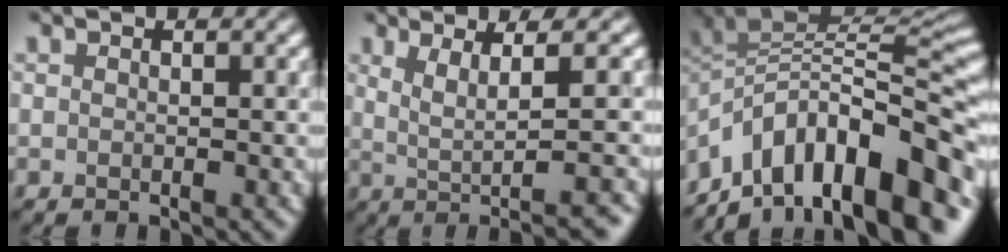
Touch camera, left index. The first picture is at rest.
{"total": 5.0, "force": [0.4, 0.7, 4.9], "torque": [-0.080, 0.006, 0.028]}
{"total": 13.7, "force": [-7.4, 6.6, 9.4], "torque": [-0.162, 0.026, -0.121]}